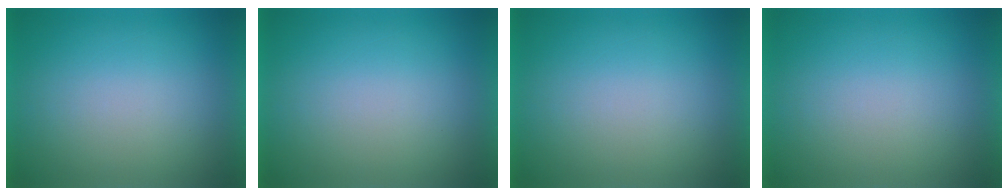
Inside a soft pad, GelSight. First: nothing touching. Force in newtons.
{"total": 0.0}
{"total": 0.0}
{"total": 0.0}